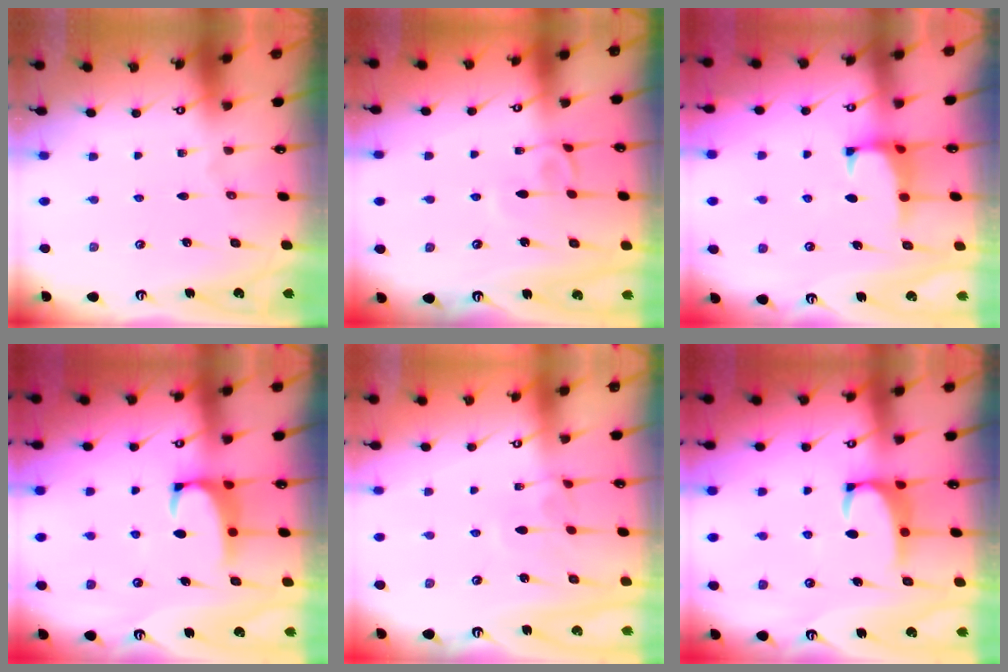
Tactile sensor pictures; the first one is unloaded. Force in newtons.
{"total": 3.2, "press": 3.2, "slide": 0.2}
{"total": 0.8, "press": 0.6, "slide": 0.5}
{"total": 2.2, "press": 2.0, "slide": 0.7}
{"total": 4.2, "press": 4.2, "slide": 0.1}
{"total": 3.0, "press": 2.9, "slide": 0.8}